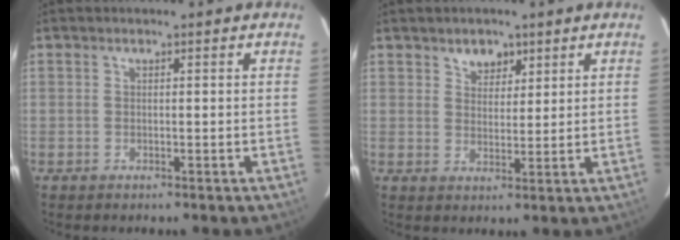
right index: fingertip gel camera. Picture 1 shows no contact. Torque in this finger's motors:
{"motor_torque": [0.02, 0.05, 0.04, 0.02]}